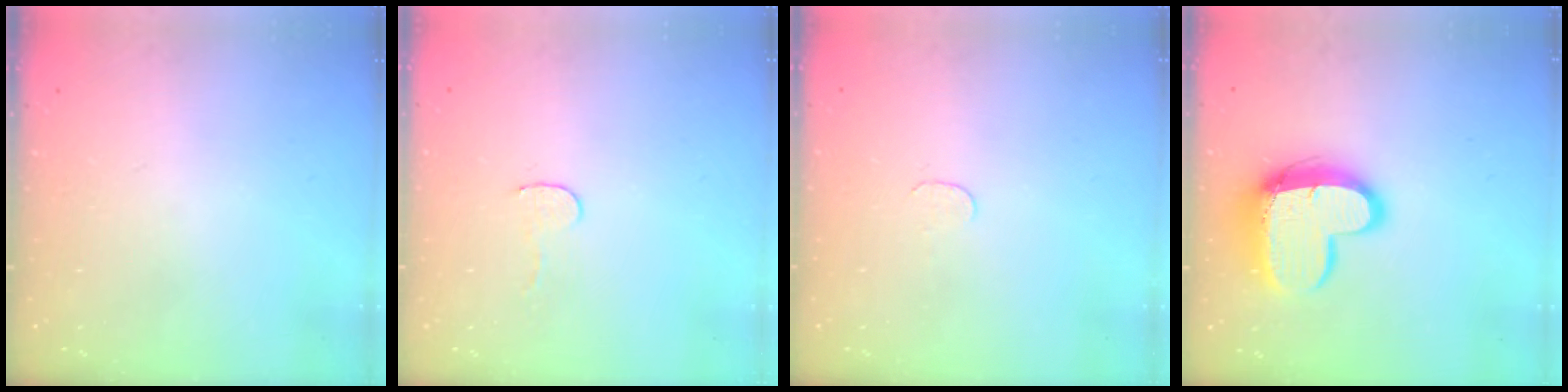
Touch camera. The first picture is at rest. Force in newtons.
{"total": 4.1, "press": 4.1, "slide": 0.3}
{"total": 3.1, "press": 3.1, "slide": 0.3}
{"total": 13.7, "press": 13.6, "slide": 1.3}